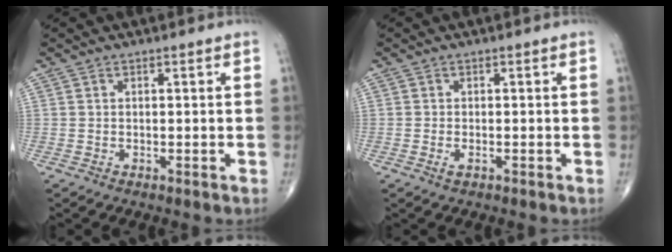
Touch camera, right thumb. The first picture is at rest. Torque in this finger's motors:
{"motor_torque": [-0.35, 0.06, 0.10, 0.16, -0.02]}